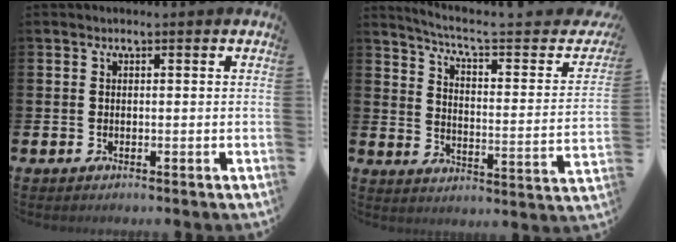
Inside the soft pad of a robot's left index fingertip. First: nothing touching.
{"total": 5.8, "force": [4.6, 0.3, 3.5], "torque": [-0.071, -0.043, 0.065]}